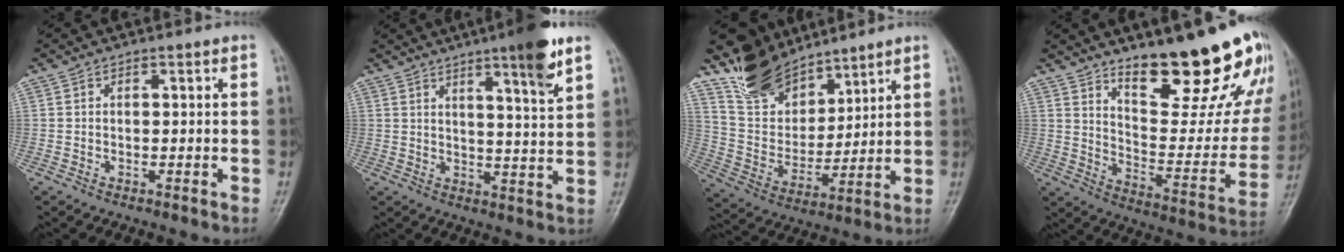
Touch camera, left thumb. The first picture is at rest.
{"total": 13.3, "force": [8.4, 1.2, 10.2], "torque": [-0.143, -0.051, 0.126]}
{"total": 13.7, "force": [11.7, 6.2, 3.4], "torque": [-0.029, -0.074, 0.234]}
{"total": 23.5, "force": [15.4, 7.6, 16.1], "torque": [-0.168, -0.098, 0.228]}